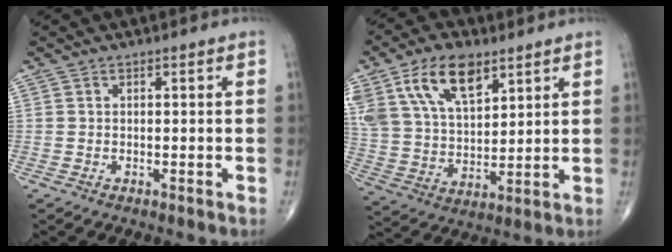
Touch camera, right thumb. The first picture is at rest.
{"total": 16.7, "force": [9.0, 8.9, 11.0], "torque": [-0.192, -0.024, 0.174]}